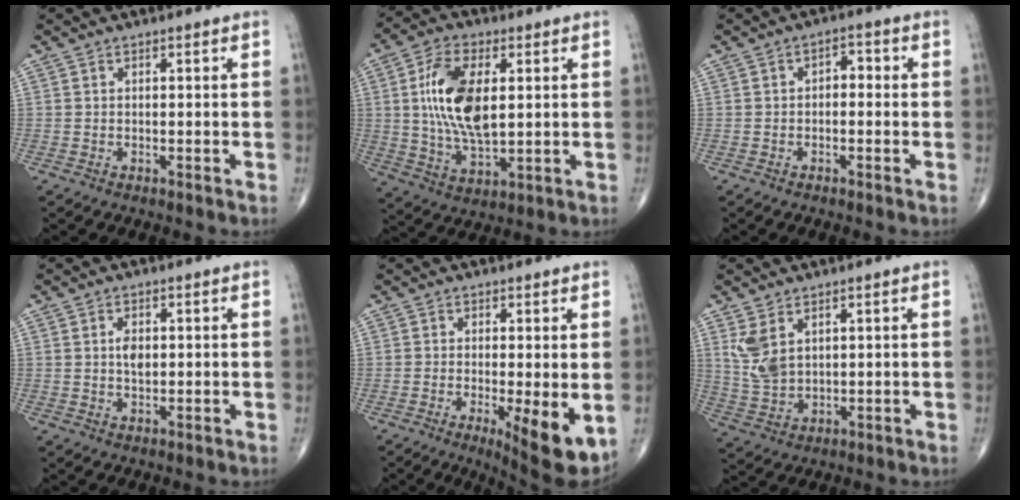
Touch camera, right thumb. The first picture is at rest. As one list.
[{"total": 14.4, "force": [2.4, 7.2, 12.3], "torque": [-0.232, -0.010, 0.048]}, {"total": 2.8, "force": [-0.2, 1.8, 2.1], "torque": [-0.017, 0.013, -0.011]}, {"total": 2.7, "force": [0.5, 1.6, 2.2], "torque": [-0.032, -0.002, 0.009]}, {"total": 8.7, "force": [-1.9, 2.3, 8.1], "torque": [-0.115, -0.022, -0.024]}, {"total": 6.3, "force": [2.8, 3.6, 4.4], "torque": [-0.087, -0.010, 0.070]}]